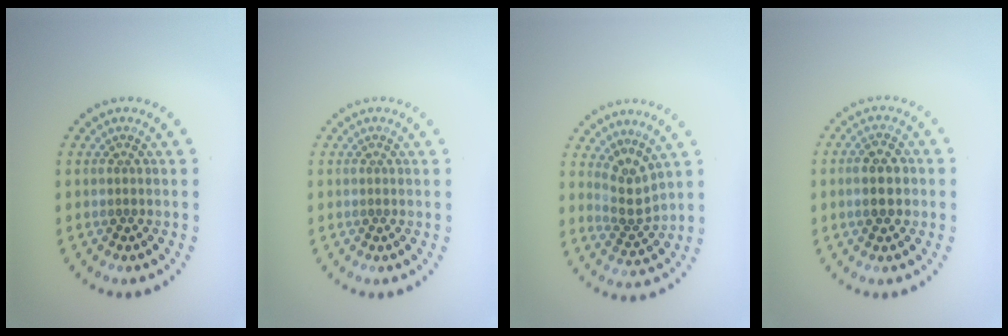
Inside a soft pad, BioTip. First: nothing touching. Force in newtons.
{"total": 0.0}
{"total": 2.8, "press": 2.0, "slide": 2.0}
{"total": 2.8, "press": 2.8, "slide": 0.2}